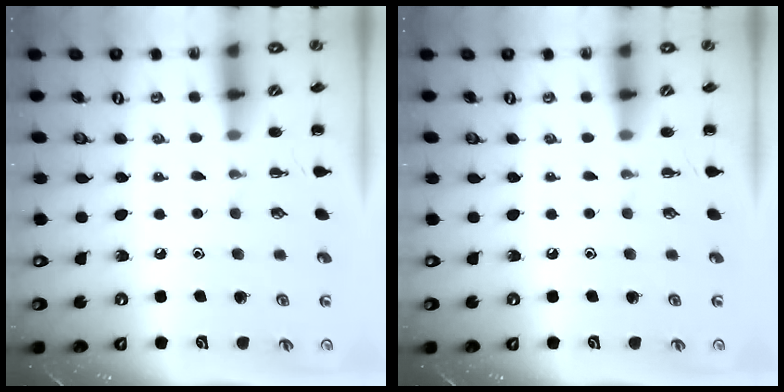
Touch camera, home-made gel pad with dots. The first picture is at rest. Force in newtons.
{"total": 0.0}